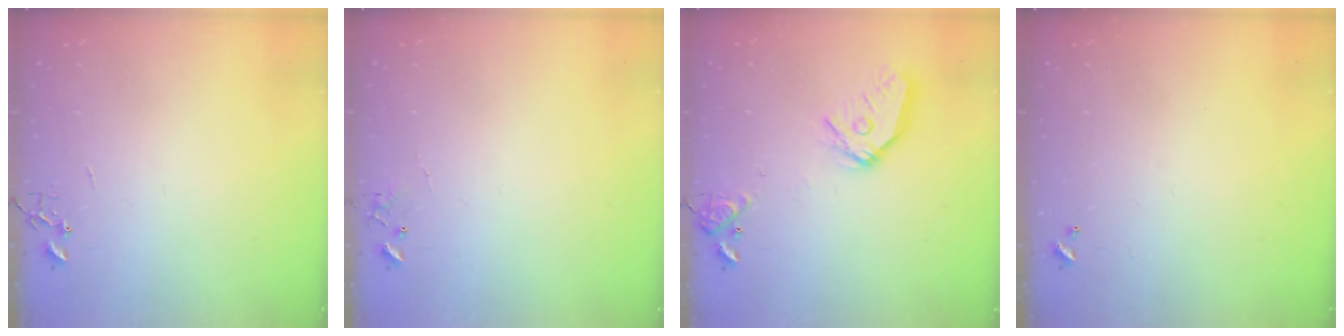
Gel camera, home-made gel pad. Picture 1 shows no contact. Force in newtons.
{"total": 5.9, "press": 5.9, "slide": 0.7}
{"total": 15.8, "press": 15.6, "slide": 2.1}
{"total": 0.0}